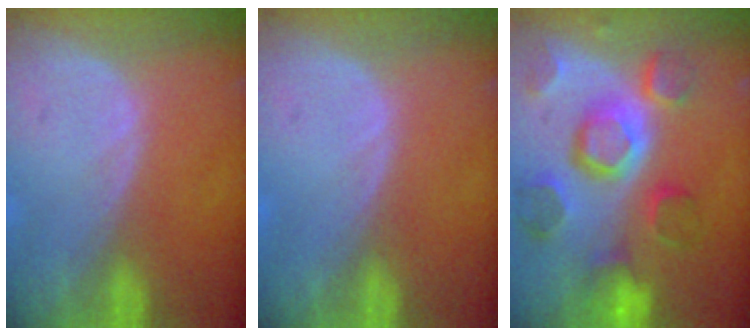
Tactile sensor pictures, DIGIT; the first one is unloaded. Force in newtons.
{"total": 0.5, "press": 0.0, "slide": 0.5}
{"total": 11.9, "press": 10.3, "slide": 6.0}